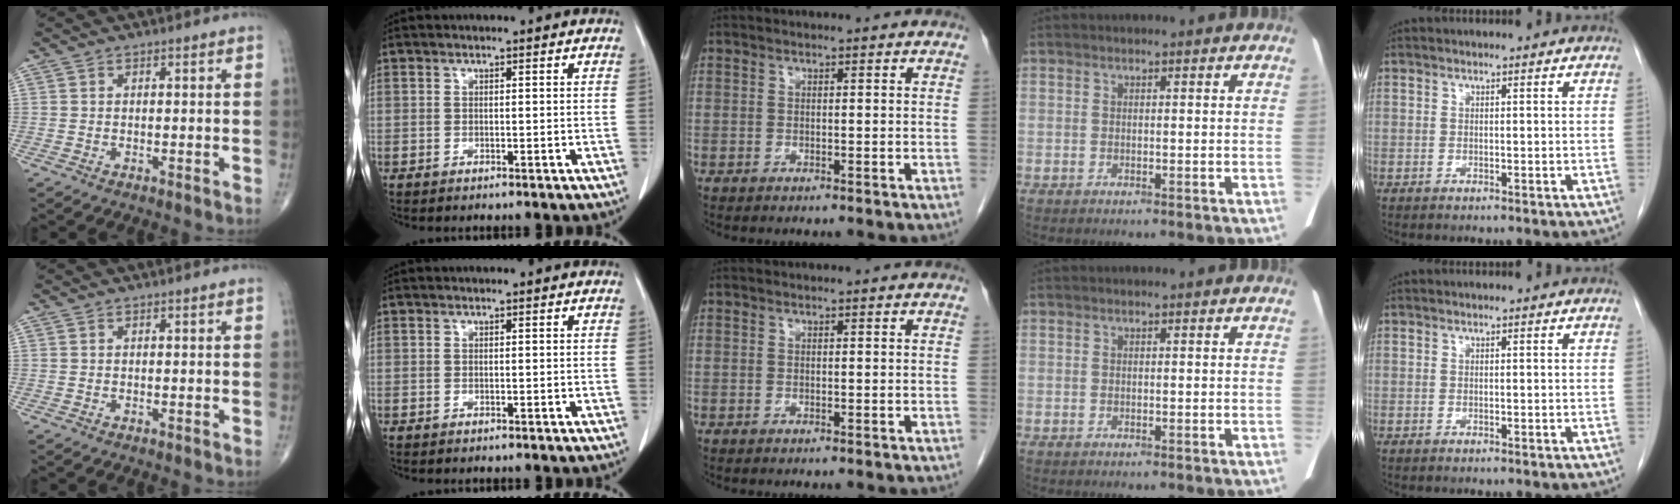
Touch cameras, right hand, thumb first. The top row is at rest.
{}